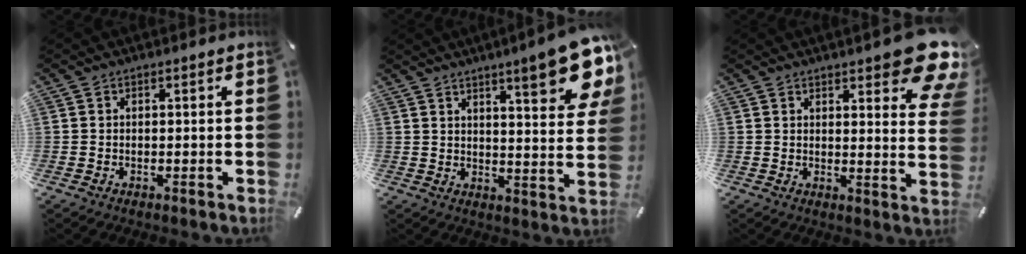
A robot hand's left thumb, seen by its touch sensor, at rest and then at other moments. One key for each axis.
{"total": 14.1, "fx": 8.9, "fy": 3.0, "fz": 10.6, "tx": -0.146, "ty": -0.055, "tz": 0.141}
{"total": 11.4, "fx": 7.7, "fy": 3.4, "fz": 7.6, "tx": -0.091, "ty": -0.059, "tz": 0.134}